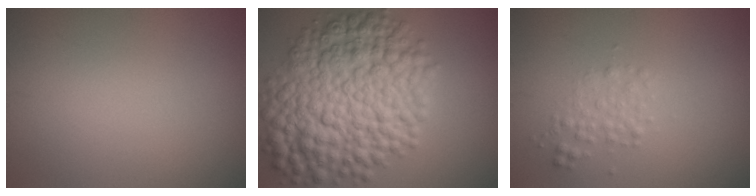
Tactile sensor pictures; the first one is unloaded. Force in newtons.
{"total": 12.6, "press": 12.6, "slide": 0.2}
{"total": 1.7, "press": 1.7, "slide": 0.1}